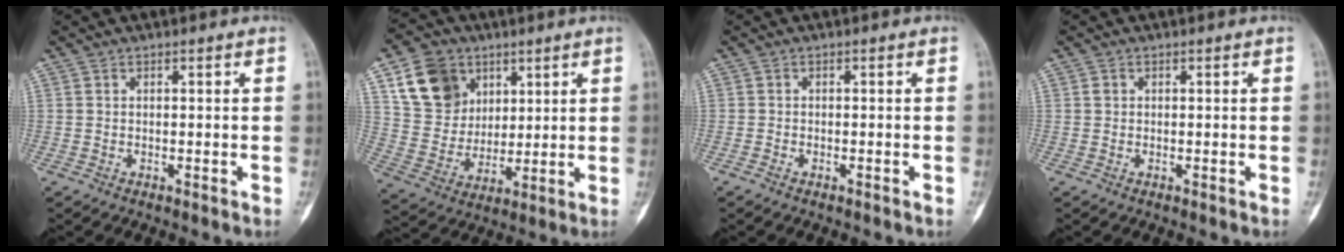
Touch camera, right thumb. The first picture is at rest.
{"total": 14.1, "force": [6.6, 11.0, 5.9], "torque": [-0.078, -0.017, 0.131]}
{"total": 0.7, "force": [-0.6, 0.3, 0.4], "torque": [-0.012, 0.002, -0.011]}
{"total": 0.8, "force": [0.2, 0.7, 0.3], "torque": [-0.004, 0.002, 0.005]}